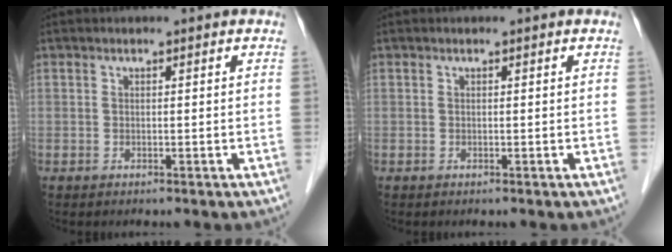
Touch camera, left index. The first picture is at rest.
{"total": 0.0}